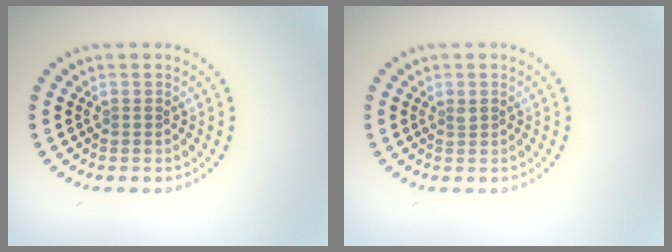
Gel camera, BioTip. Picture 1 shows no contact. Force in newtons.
{"total": 0.5, "press": 0.5, "slide": 0.3}